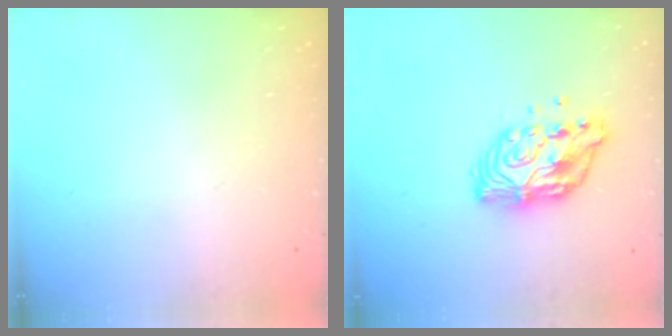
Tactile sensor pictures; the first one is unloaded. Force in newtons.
{"total": 11.0, "press": 10.9, "slide": 0.9}